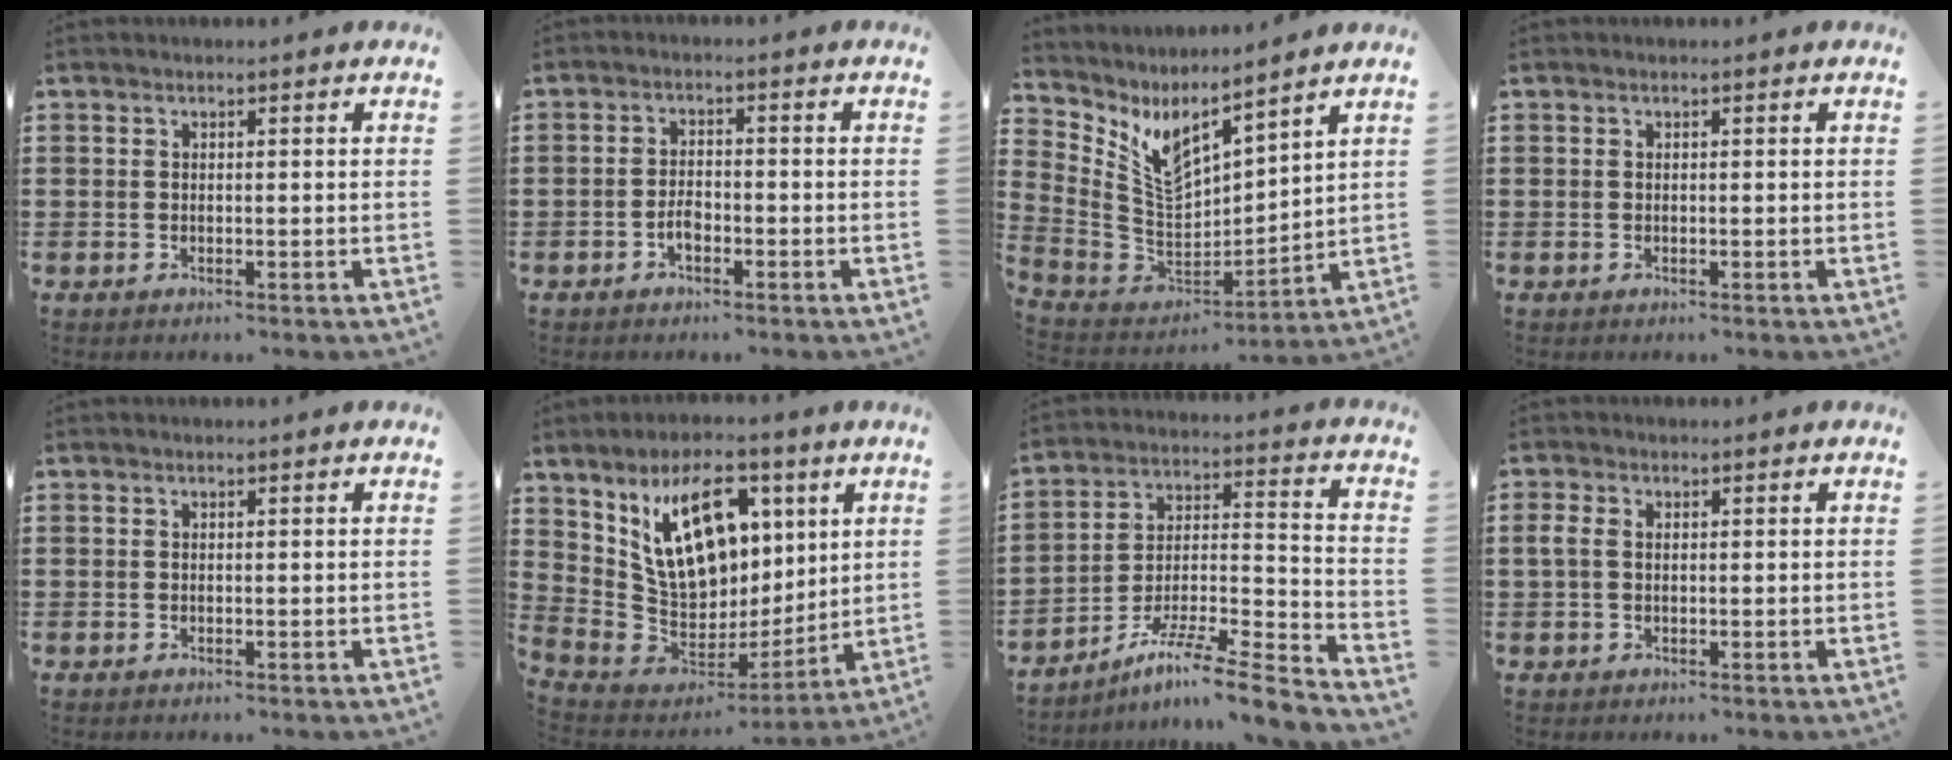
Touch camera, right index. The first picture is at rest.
{"total": 2.3, "force": [-1.2, 1.2, 1.6], "torque": [-0.032, 0.005, -0.023]}
{"total": 7.0, "force": [4.7, 3.2, 4.1], "torque": [-0.106, -0.038, 0.085]}
{"total": 0.0}
{"total": 0.0}
{"total": 16.8, "force": [6.8, 10.0, 11.6], "torque": [-0.241, -0.019, 0.126]}
{"total": 8.2, "force": [-6.4, -0.1, 5.1], "torque": [-0.084, -0.005, -0.127]}
{"total": 2.1, "force": [0.2, 1.4, 1.6], "torque": [-0.048, 0.002, -0.003]}